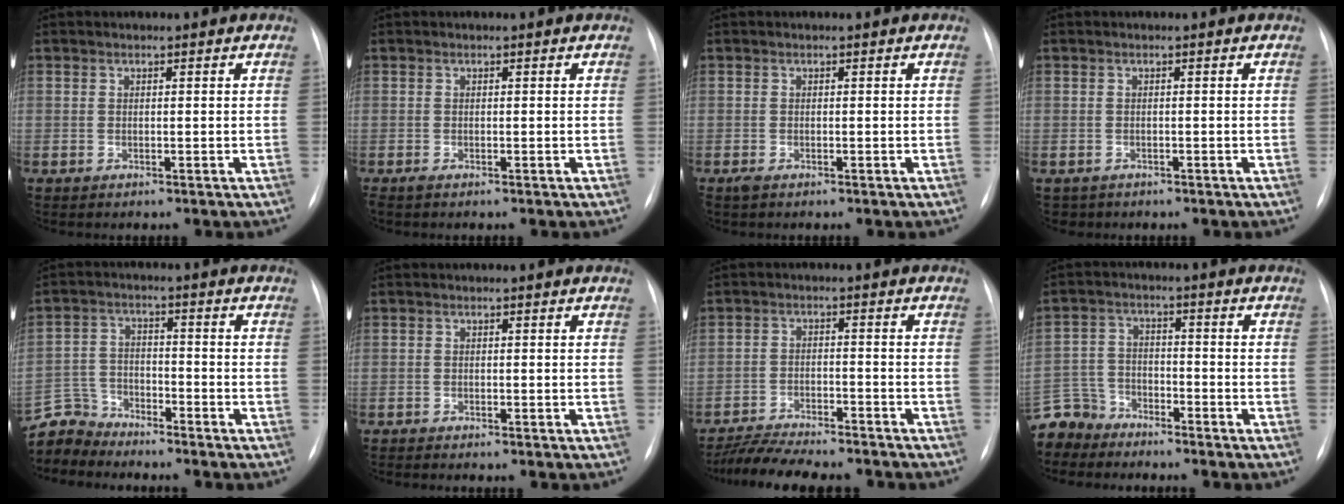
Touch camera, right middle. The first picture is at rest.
{"total": 0.6, "force": [-0.4, 0.1, 0.3], "torque": [-0.009, -0.002, -0.008]}
{"total": 0.9, "force": [-0.6, 0.4, 0.6], "torque": [-0.013, -0.002, -0.008]}
{"total": 1.7, "force": [-1.2, 1.1, -0.1], "torque": [-0.005, 0.002, -0.016]}
{"total": 6.6, "force": [-6.4, 1.5, -1.1], "torque": [0.017, 0.008, -0.130]}
{"total": 0.8, "force": [-0.8, -0.1, 0.2], "torque": [-0.006, -0.004, -0.013]}
{"total": 12.0, "force": [-10.8, 1.8, 4.8], "torque": [-0.079, -0.004, -0.166]}
{"total": 7.5, "force": [-6.7, 3.4, -0.2], "torque": [0.001, 0.002, -0.134]}